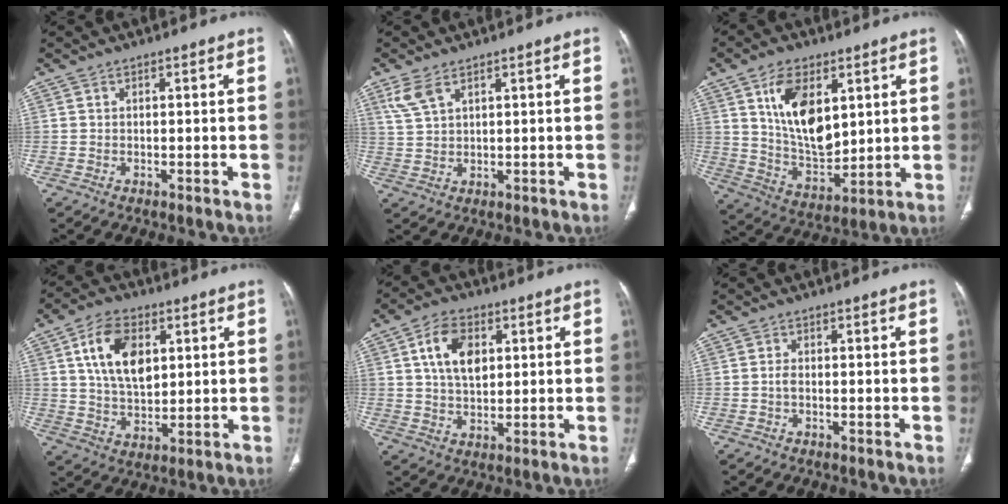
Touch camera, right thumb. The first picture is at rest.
{"total": 4.2, "force": [2.6, 1.9, 2.8], "torque": [-0.064, -0.001, 0.064]}
{"total": 14.7, "force": [5.2, 8.1, 11.1], "torque": [-0.172, -0.029, 0.110]}
{"total": 12.4, "force": [3.9, 7.5, 9.1], "torque": [-0.143, -0.009, 0.072]}
{"total": 9.2, "force": [2.7, 5.8, 6.6], "torque": [-0.101, -0.003, 0.049]}
{"total": 0.9, "force": [-0.3, 0.3, 0.8], "torque": [-0.017, 0.000, -0.006]}